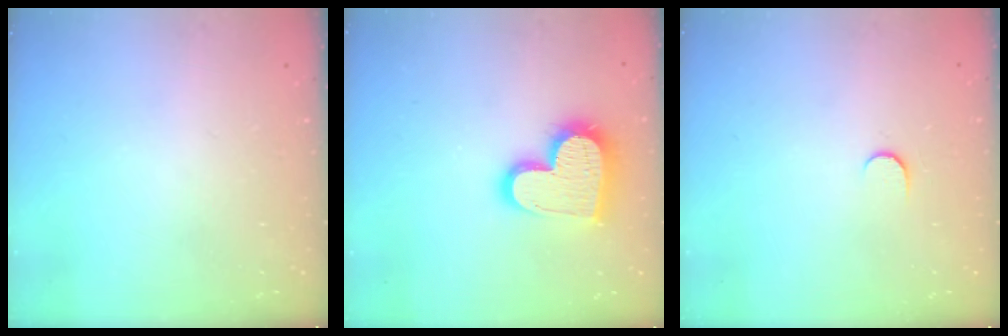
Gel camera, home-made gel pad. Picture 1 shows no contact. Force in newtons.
{"total": 18.2, "press": 18.1, "slide": 1.3}
{"total": 3.4, "press": 3.4, "slide": 0.4}